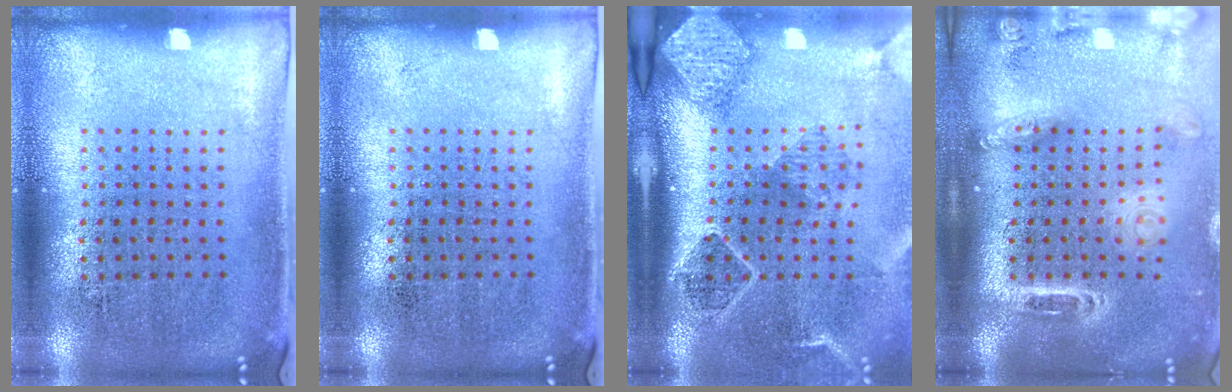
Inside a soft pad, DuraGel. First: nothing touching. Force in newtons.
{"total": 0.0}
{"total": 2.7, "press": 1.9, "slide": 2.0}
{"total": 2.5, "press": 1.9, "slide": 1.7}